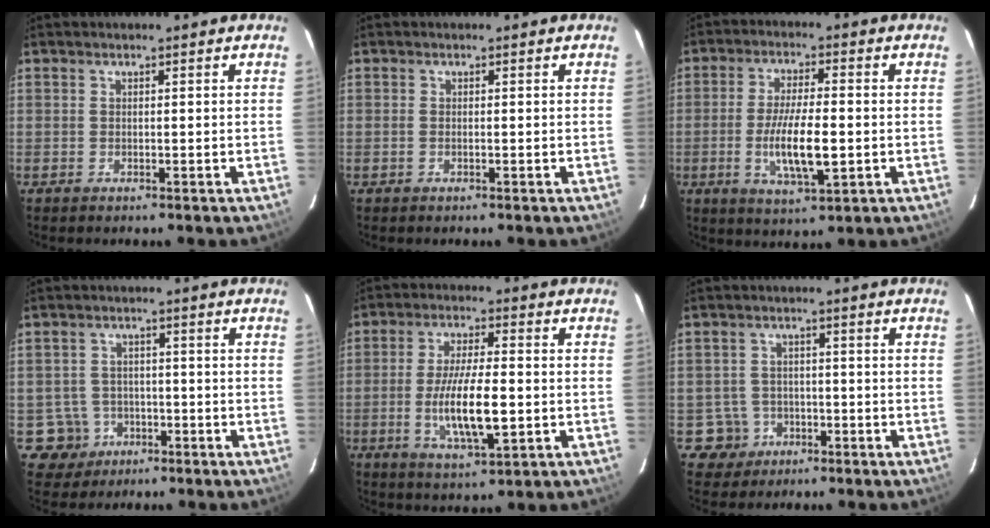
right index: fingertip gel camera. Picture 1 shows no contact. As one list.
[{"total": 0.5, "force": [-0.2, 0.1, 0.5], "torque": [-0.013, 0.001, -0.004]}, {"total": 10.2, "force": [-2.0, 2.5, 9.7], "torque": [-0.184, -0.010, -0.035]}, {"total": 5.9, "force": [-2.4, 5.4, 0.2], "torque": [-0.022, 0.023, -0.033]}, {"total": 11.6, "force": [-2.2, 2.9, 11.0], "torque": [-0.209, -0.011, -0.038]}, {"total": 5.2, "force": [-2.2, 4.7, 0.1], "torque": [-0.016, 0.021, -0.032]}]